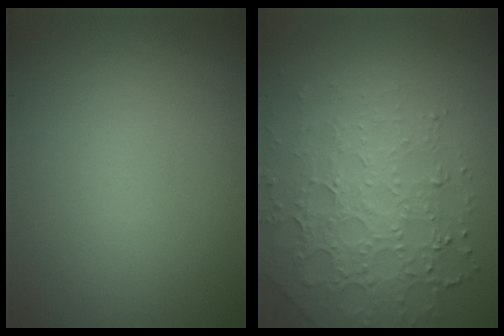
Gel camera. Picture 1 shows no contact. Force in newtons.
{"total": 5.5, "press": 4.5, "slide": 3.3}